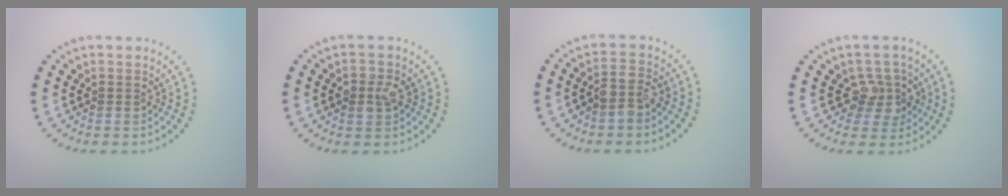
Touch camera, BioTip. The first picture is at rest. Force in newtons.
{"total": 2.0, "press": 2.0, "slide": 0.2}
{"total": 2.4, "press": 2.1, "slide": 1.2}
{"total": 2.9, "press": 2.6, "slide": 1.3}